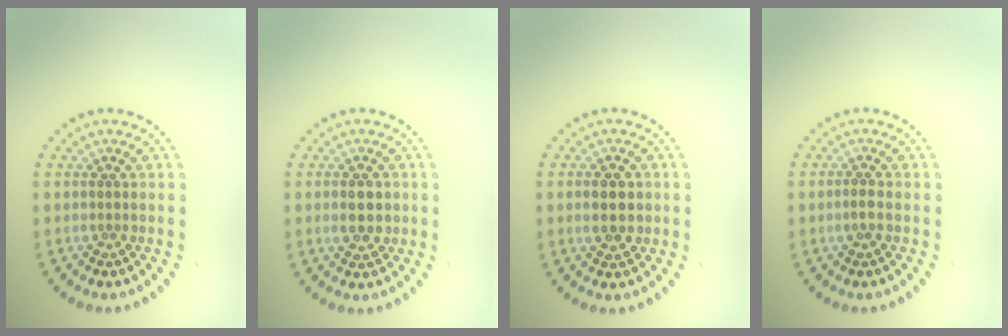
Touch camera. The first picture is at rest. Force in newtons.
{"total": 2.5, "press": 2.5, "slide": 0.2}
{"total": 3.1, "press": 3.0, "slide": 0.2}
{"total": 1.0, "press": 0.9, "slide": 0.4}